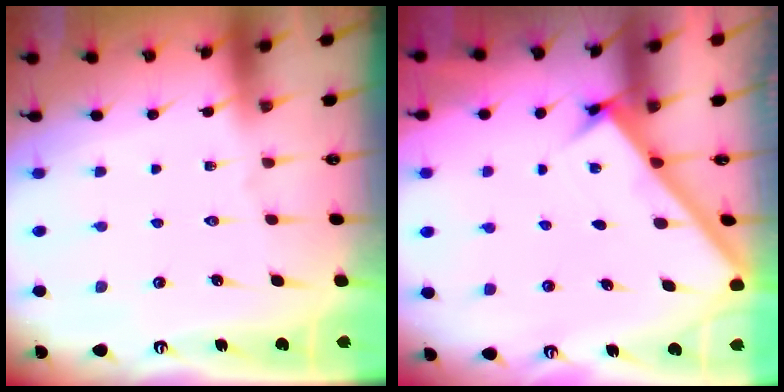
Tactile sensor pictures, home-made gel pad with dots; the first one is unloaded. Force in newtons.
{"total": 2.8, "press": 2.8, "slide": 0.3}